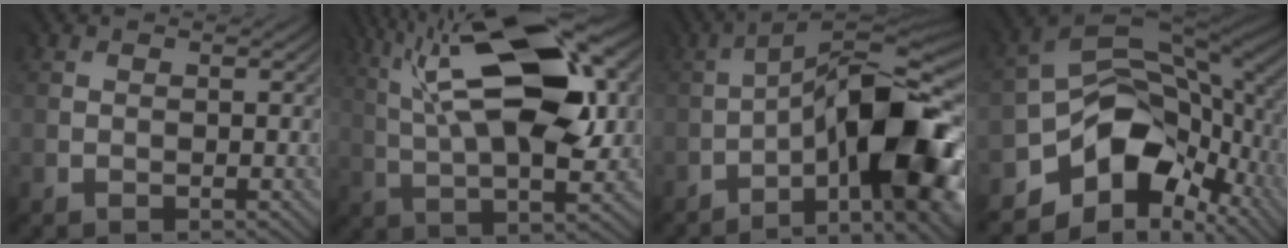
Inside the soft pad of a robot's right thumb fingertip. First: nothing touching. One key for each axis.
{"total": 16.4, "fx": 5.9, "fy": 6.1, "fz": 14.0, "tx": -0.250, "ty": 0.032, "tz": 0.082}
{"total": 17.1, "fx": -5.6, "fy": 6.1, "fz": 14.9, "tx": -0.223, "ty": 0.000, "tz": -0.086}
{"total": 12.8, "fx": -5.4, "fy": 8.5, "fz": 7.9, "tx": -0.135, "ty": -0.007, "tz": -0.108}